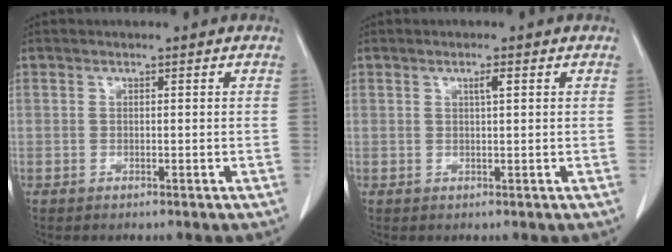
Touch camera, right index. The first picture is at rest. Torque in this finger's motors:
{"motor_torque": [0.11, -0.08, 0.04, 0.02]}